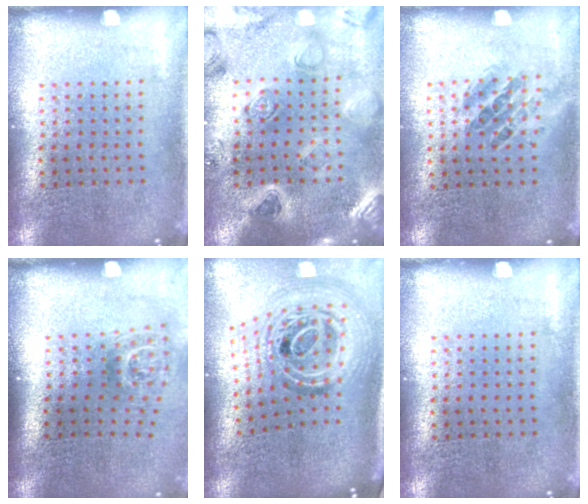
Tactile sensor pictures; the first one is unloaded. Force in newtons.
{"total": 2.2, "press": 2.2, "slide": 0.4}
{"total": 0.9, "press": 0.8, "slide": 0.4}
{"total": 1.8, "press": 1.2, "slide": 1.3}
{"total": 2.1, "press": 1.6, "slide": 1.4}
{"total": 0.0}